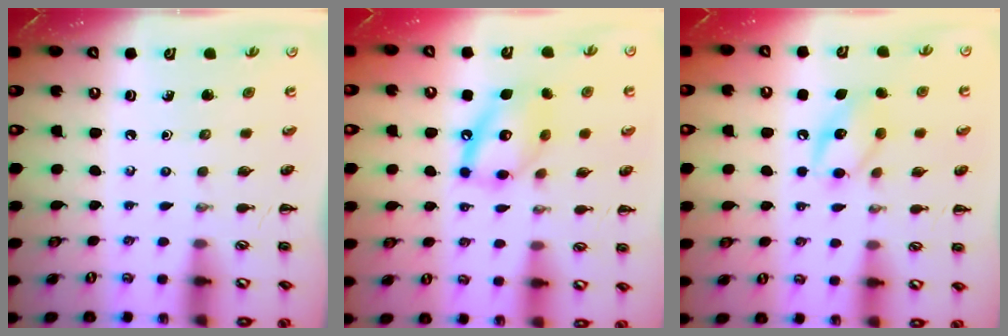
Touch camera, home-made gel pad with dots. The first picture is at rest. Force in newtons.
{"total": 13.8, "press": 13.7, "slide": 1.9}
{"total": 10.8, "press": 10.8, "slide": 0.7}